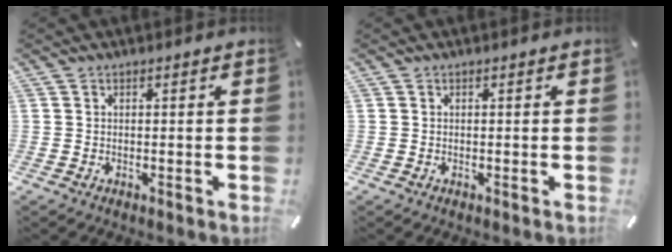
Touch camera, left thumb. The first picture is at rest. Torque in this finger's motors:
{"motor_torque": [-0.06, -0.04, -0.06, 0.00, 0.00]}